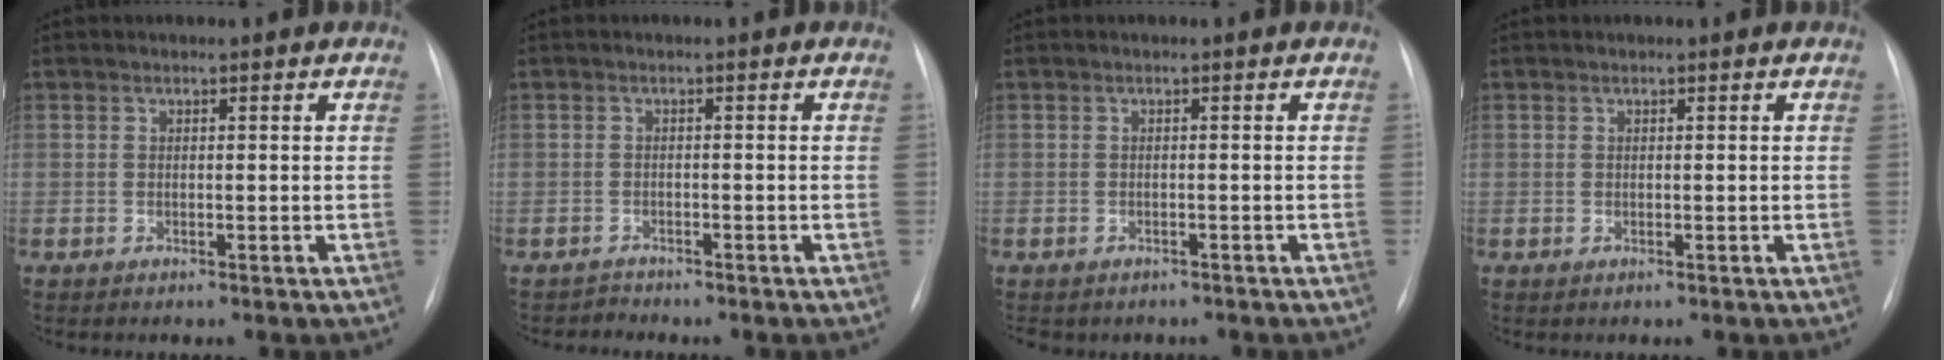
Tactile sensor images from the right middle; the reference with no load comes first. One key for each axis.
{"total": 1.4, "fx": -1.2, "fy": 0.0, "fz": -0.8, "tx": 0.019, "ty": -0.009, "tz": -0.021}
{"total": 5.3, "fx": -4.4, "fy": 2.6, "fz": 1.5, "tx": -0.021, "ty": 0.003, "tz": -0.050}
{"total": 0.0}